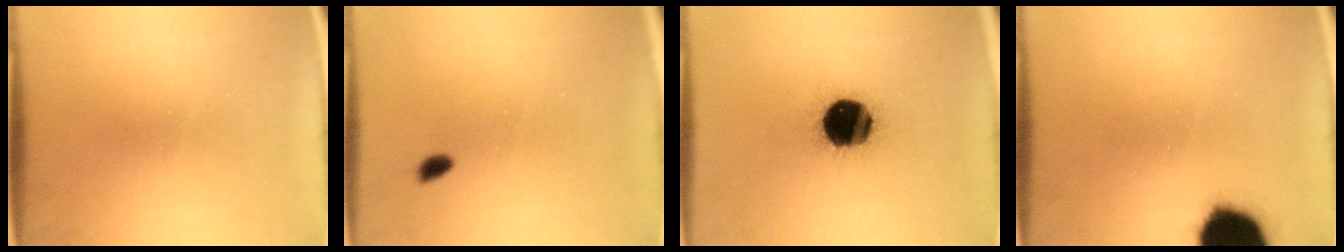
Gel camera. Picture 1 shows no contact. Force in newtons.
{"total": 1.5}
{"total": 19.9}
{"total": 19.7}